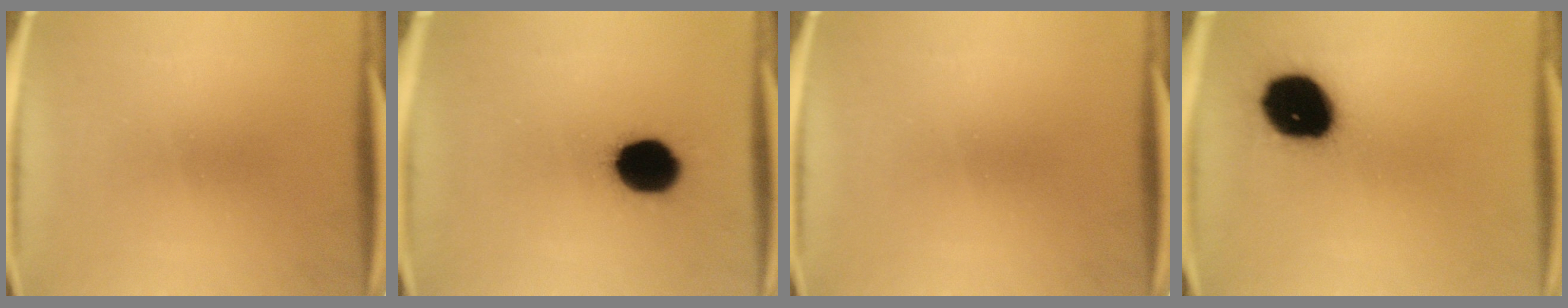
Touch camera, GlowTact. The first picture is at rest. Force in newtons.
{"total": 14.5}
{"total": 0.0}
{"total": 19.1}